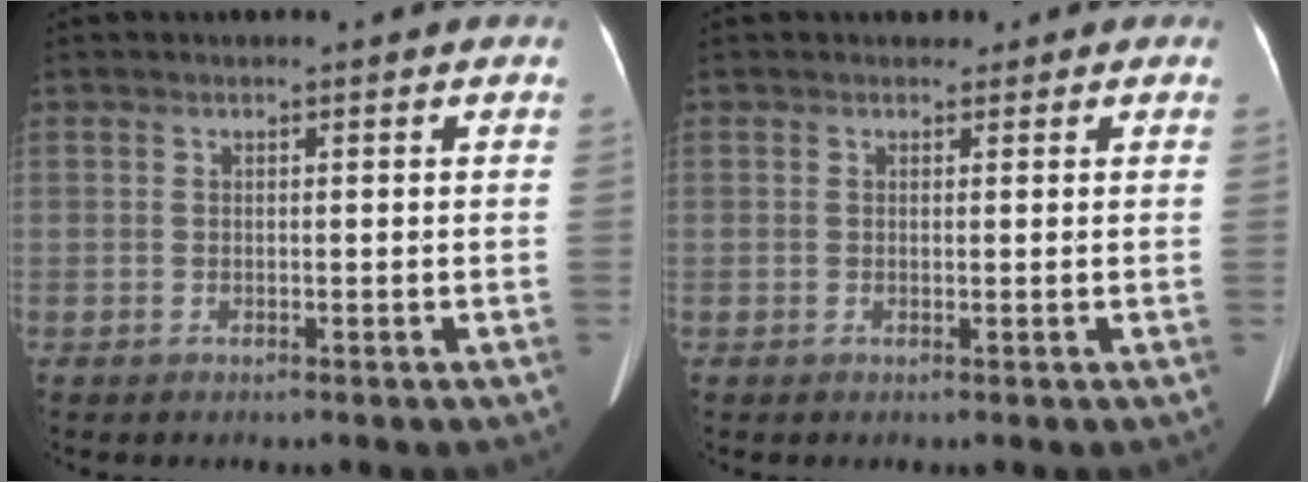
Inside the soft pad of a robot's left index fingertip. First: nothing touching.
{"total": 1.2, "force": [0.7, 1.0, 0.0], "torque": [0.006, 0.002, 0.005]}